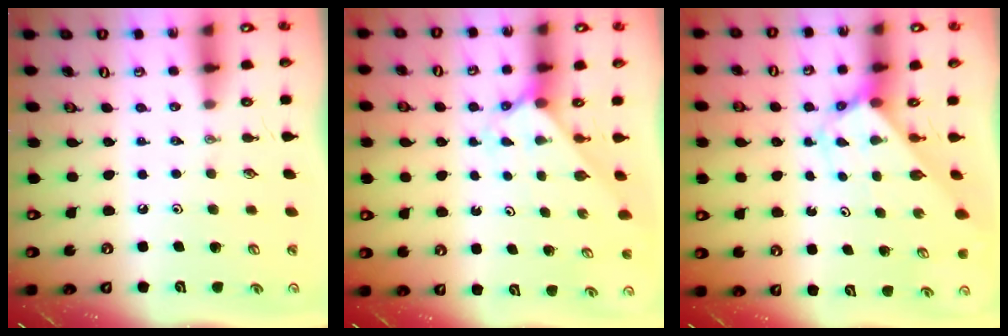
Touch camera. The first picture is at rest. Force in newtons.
{"total": 2.4, "press": 2.4, "slide": 0.1}
{"total": 2.7, "press": 2.7, "slide": 0.2}